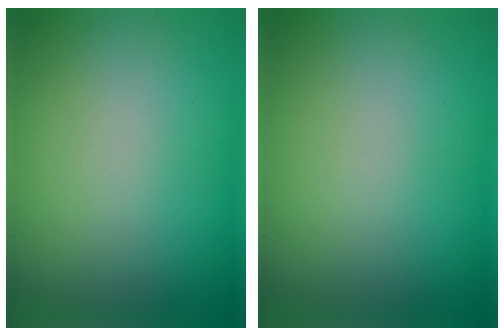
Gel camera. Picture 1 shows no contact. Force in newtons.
{"total": 0.0}